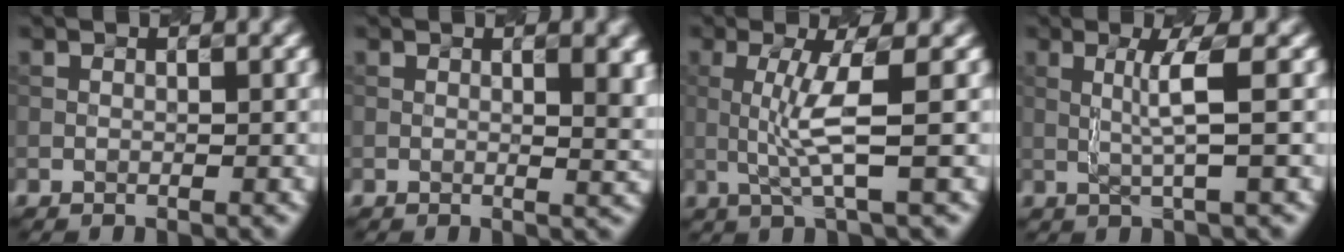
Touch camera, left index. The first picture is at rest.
{"total": 4.5, "force": [1.2, 1.8, 4.0], "torque": [-0.024, 0.013, 0.023]}
{"total": 3.7, "force": [-0.2, 0.1, 3.7], "torque": [-0.089, 0.002, 0.010]}
{"total": 2.6, "force": [0.1, -0.2, 2.6], "torque": [-0.060, 0.001, 0.016]}